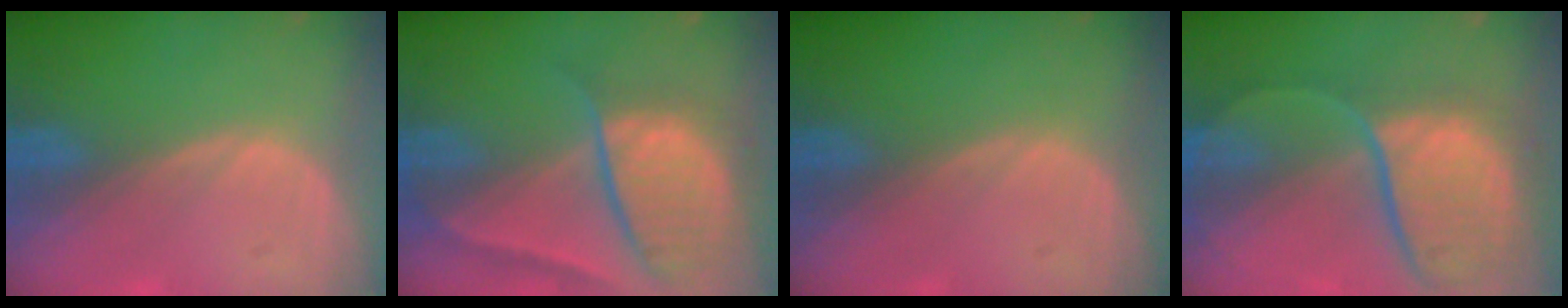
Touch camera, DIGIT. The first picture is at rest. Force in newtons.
{"total": 10.4, "press": 8.8, "slide": 5.5}
{"total": 0.0}
{"total": 12.2, "press": 9.9, "slide": 7.0}